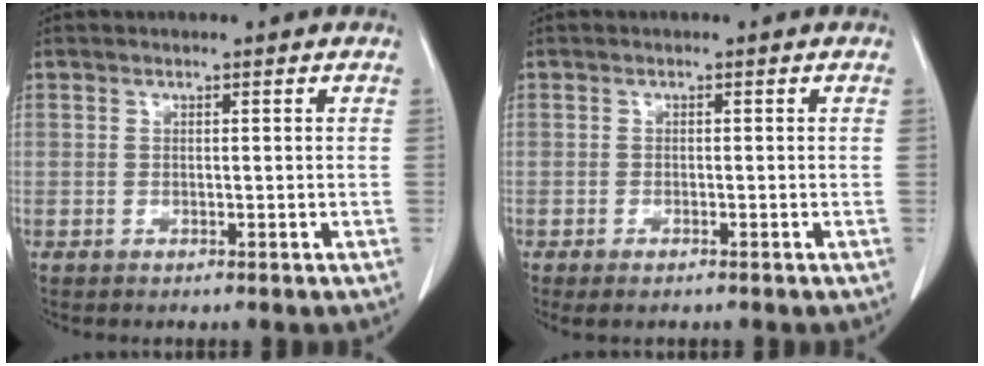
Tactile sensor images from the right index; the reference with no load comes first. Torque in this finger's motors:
{"motor_torque": [0.19, -0.08, 0.10, 0.01]}